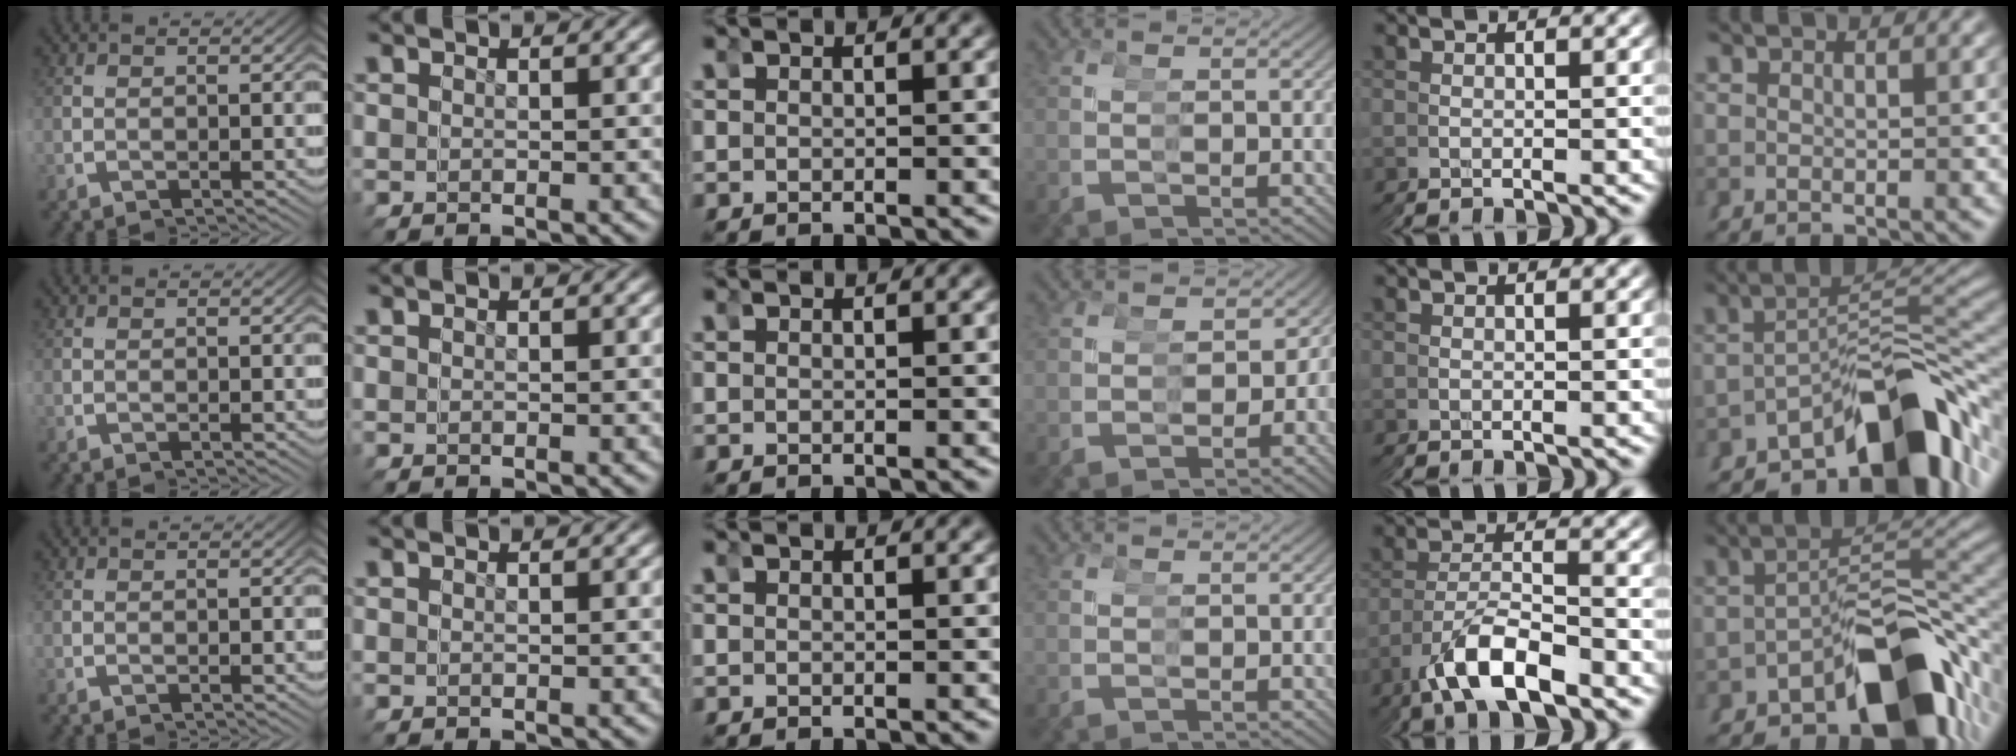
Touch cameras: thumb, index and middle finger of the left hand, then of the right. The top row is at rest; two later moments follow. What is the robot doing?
{"motion": "grasp_and_lifting", "object": "tape"}